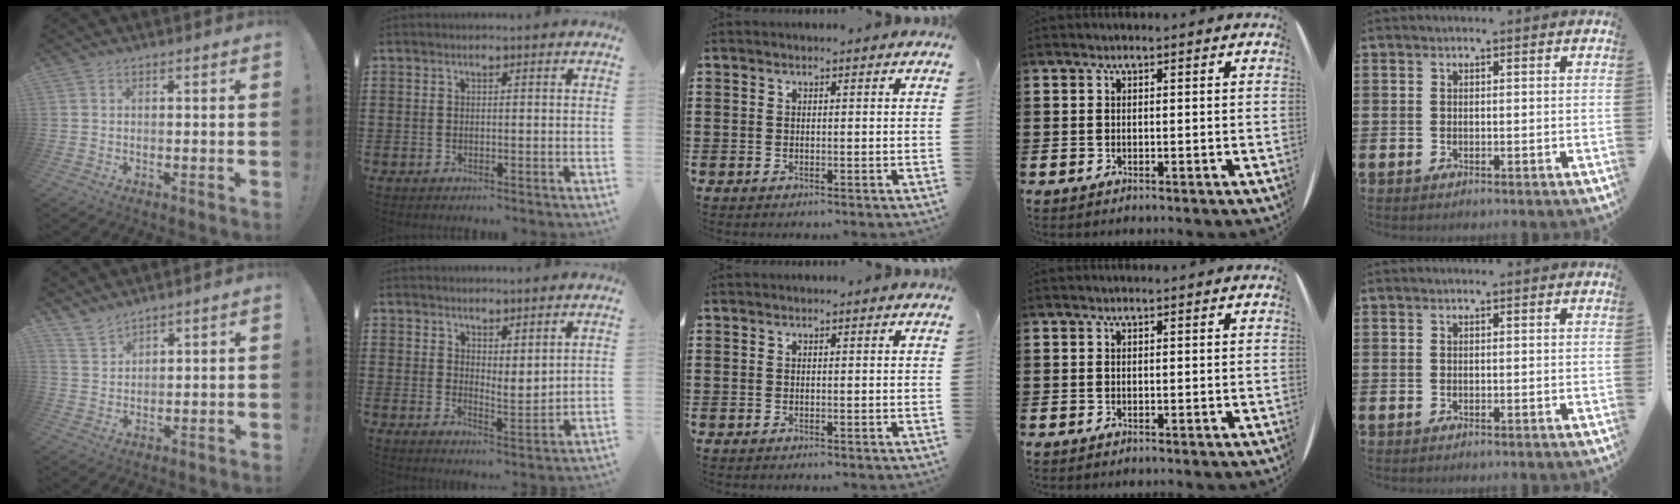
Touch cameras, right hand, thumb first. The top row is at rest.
{"thumb": {"total": 4.8, "force": [4.4, 1.6, 1.1], "torque": [-0.025, -0.028, 0.086]}, "index": {"total": 3.1, "force": [3.1, 0.5, -0.1], "torque": [-0.008, -0.008, 0.060]}}